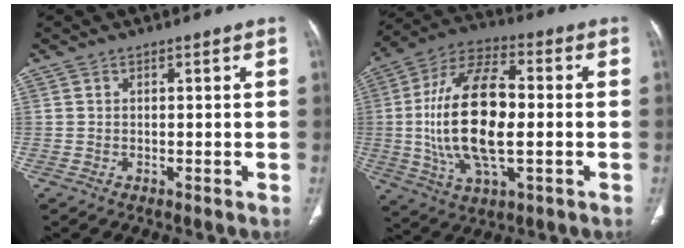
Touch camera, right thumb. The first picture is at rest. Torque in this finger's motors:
{"motor_torque": [1.32, 1.91, 2.18, -0.60, 0.29]}